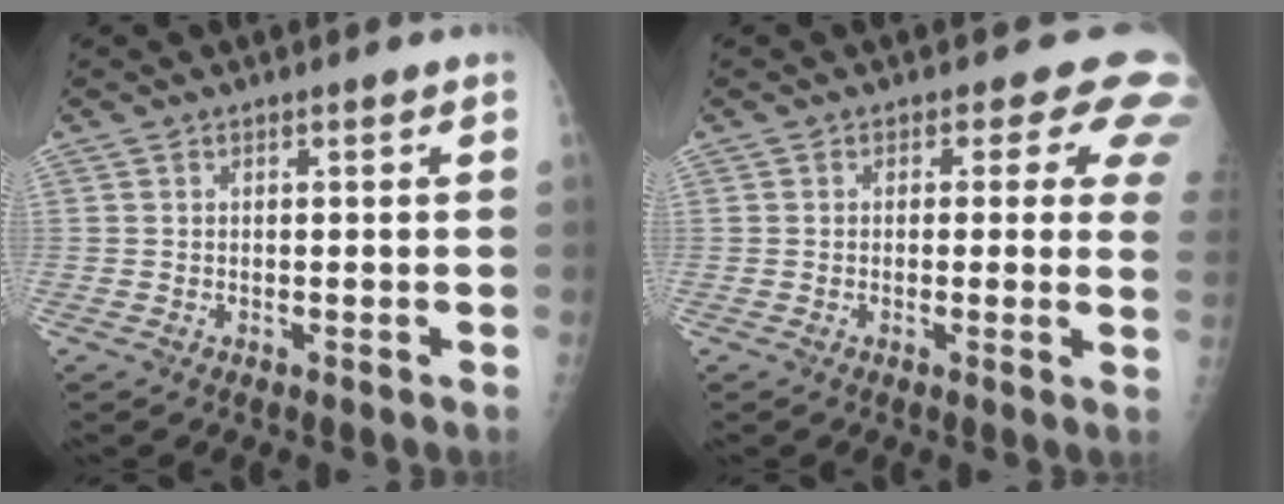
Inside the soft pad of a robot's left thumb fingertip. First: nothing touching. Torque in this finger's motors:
{"motor_torque": [3.37, 1.64, 1.30, -0.95, 0.22]}